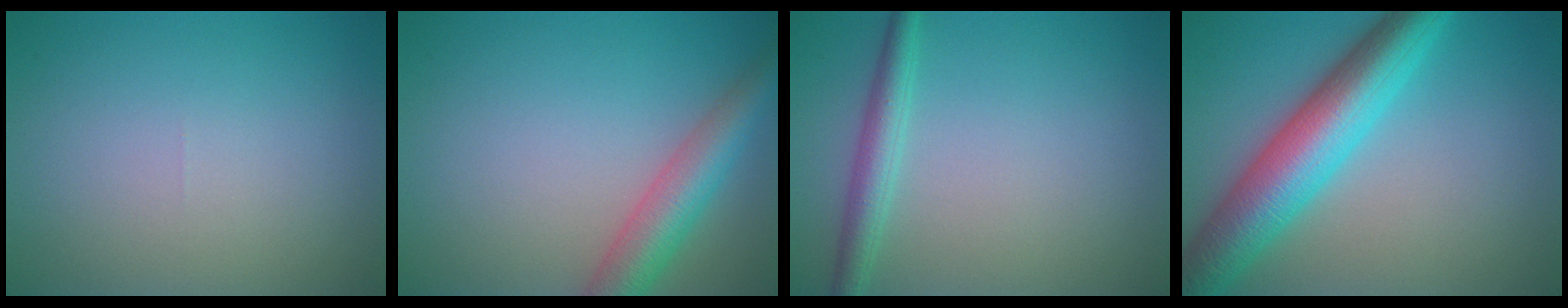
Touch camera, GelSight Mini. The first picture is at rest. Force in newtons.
{"total": 4.9, "press": 4.9, "slide": 0.3}
{"total": 2.6, "press": 2.6, "slide": 0.0}
{"total": 8.7, "press": 8.7, "slide": 0.1}